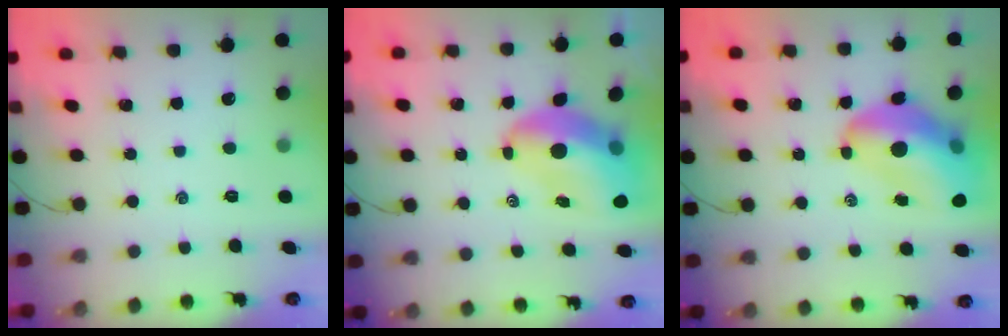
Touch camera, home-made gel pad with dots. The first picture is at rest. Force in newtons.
{"total": 10.6, "press": 10.2, "slide": 3.1}
{"total": 17.1, "press": 16.4, "slide": 4.8}